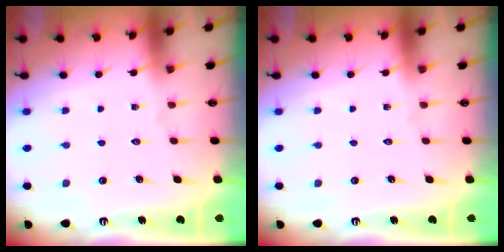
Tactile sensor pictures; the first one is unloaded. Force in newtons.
{"total": 0.0}